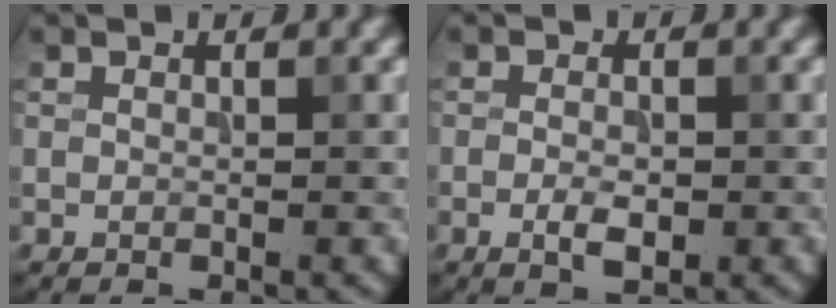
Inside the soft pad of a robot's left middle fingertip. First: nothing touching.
{"total": 2.3, "force": [-0.6, 1.1, 1.9], "torque": [-0.033, -0.001, -0.011]}